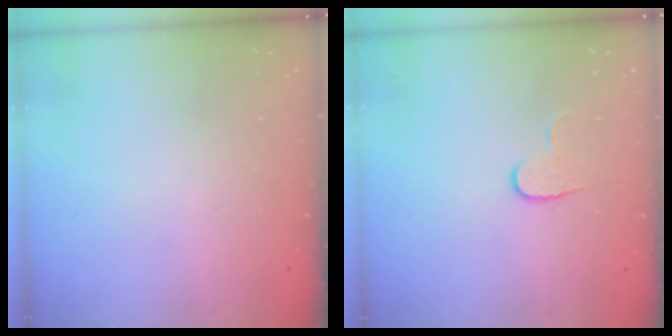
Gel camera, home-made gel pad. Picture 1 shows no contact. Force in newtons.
{"total": 4.9, "press": 4.9, "slide": 0.5}